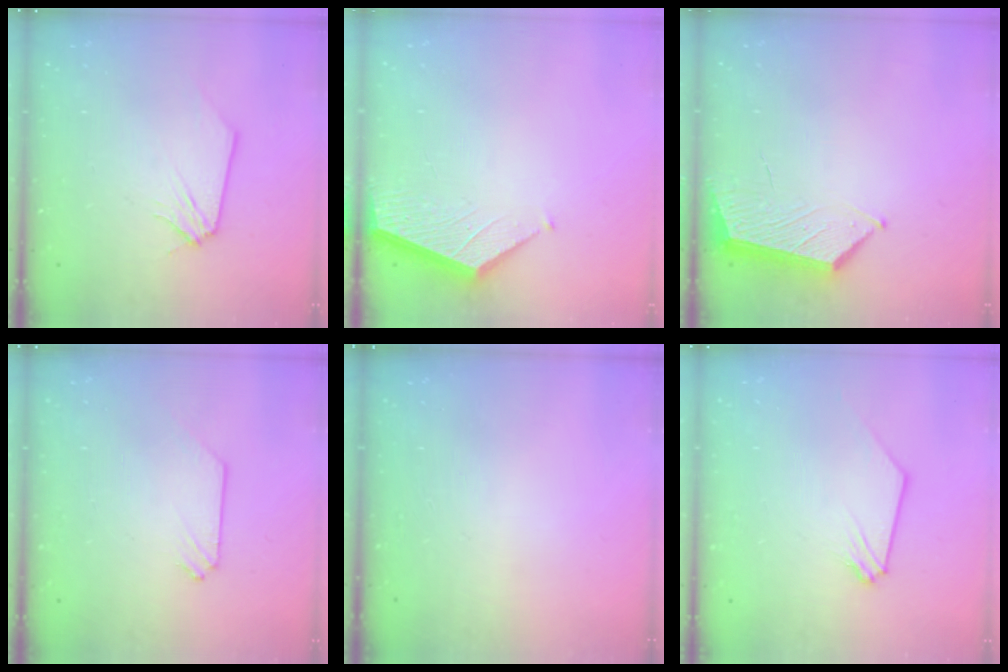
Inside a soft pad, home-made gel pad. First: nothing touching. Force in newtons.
{"total": 3.4, "press": 3.4, "slide": 0.4}
{"total": 6.6, "press": 6.6, "slide": 0.4}
{"total": 0.0}
{"total": 0.0}
{"total": 0.0}